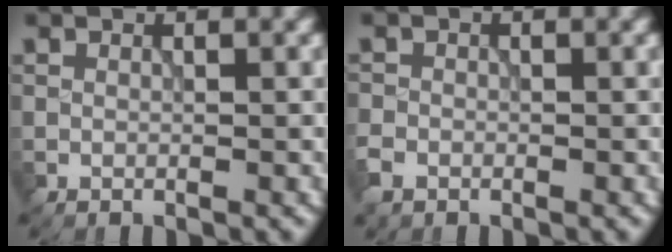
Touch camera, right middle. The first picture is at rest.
{"total": 1.8, "force": [-1.1, 1.3, 0.7], "torque": [-0.016, -0.004, -0.030]}